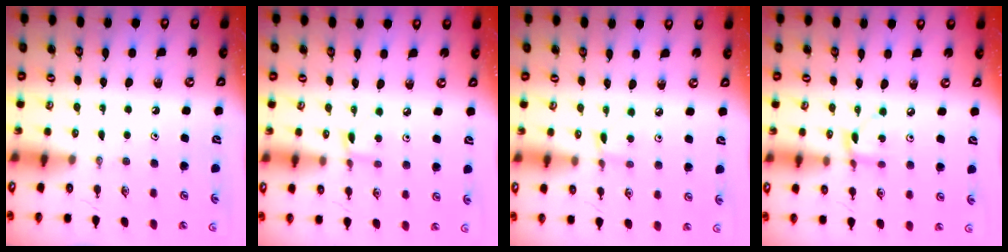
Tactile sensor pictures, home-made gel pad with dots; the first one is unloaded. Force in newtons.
{"total": 3.0, "press": 3.0, "slide": 0.4}
{"total": 1.3, "press": 1.2, "slide": 0.1}
{"total": 3.0, "press": 3.0, "slide": 0.2}